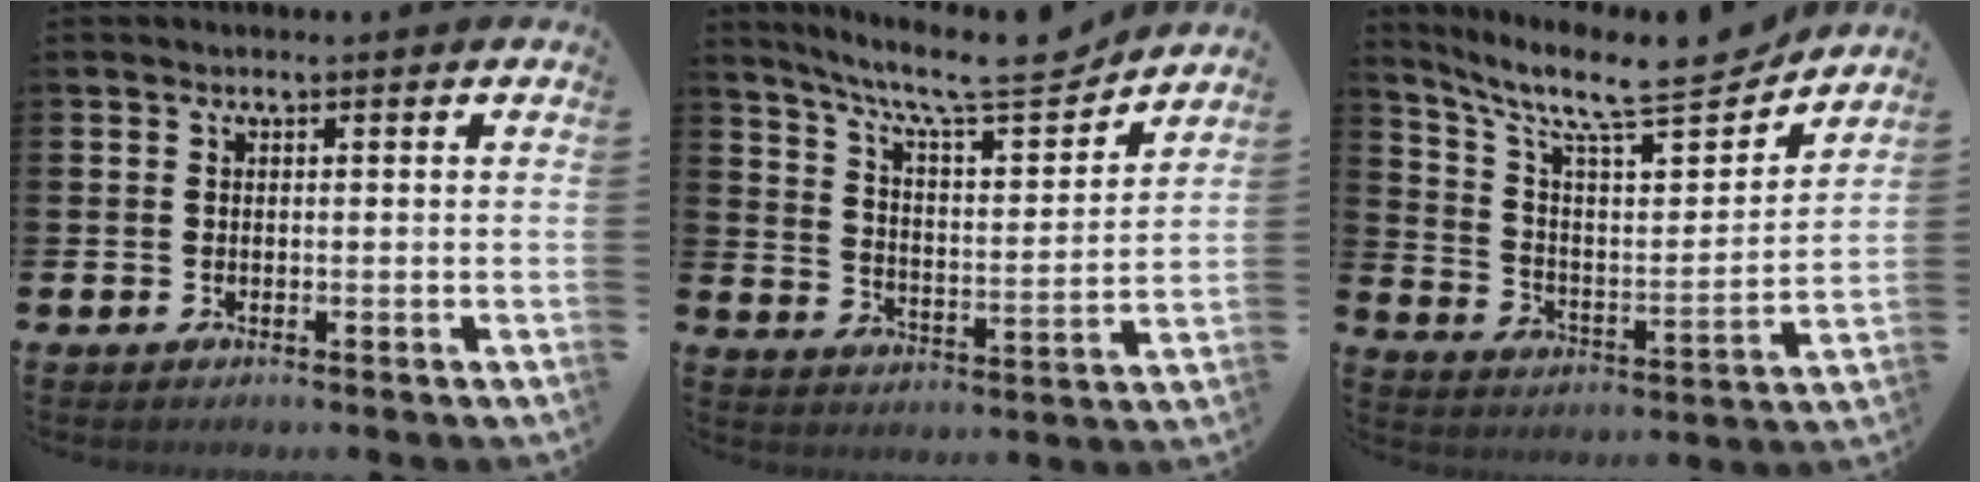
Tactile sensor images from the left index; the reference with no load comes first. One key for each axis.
{"total": 9.5, "fx": 8.3, "fy": 1.4, "fz": 4.5, "tx": -0.109, "ty": -0.058, "tz": 0.136}
{"total": 11.0, "fx": 9.5, "fy": 2.1, "fz": 5.2, "tx": -0.123, "ty": -0.076, "tz": 0.154}